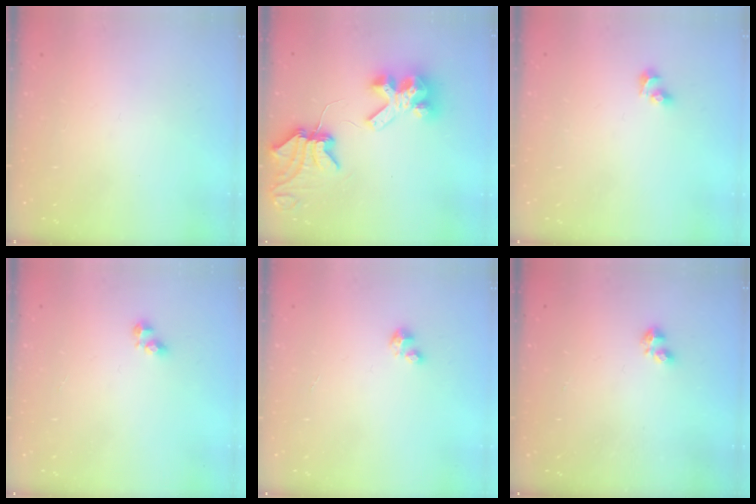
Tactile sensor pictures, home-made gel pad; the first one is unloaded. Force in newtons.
{"total": 10.0, "press": 9.9, "slide": 1.6}
{"total": 4.5, "press": 4.0, "slide": 2.0}
{"total": 3.2, "press": 3.2, "slide": 0.4}
{"total": 2.0, "press": 2.0, "slide": 0.2}
{"total": 2.2, "press": 2.2, "slide": 0.4}